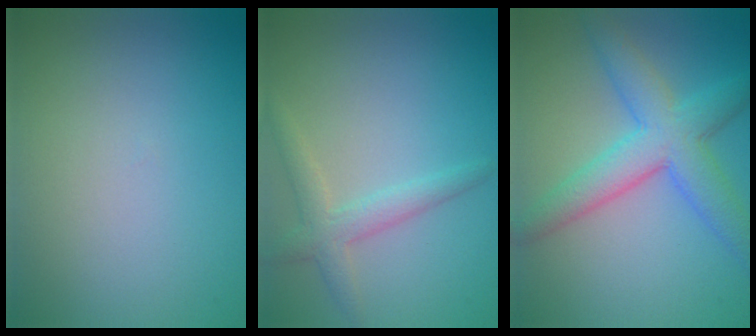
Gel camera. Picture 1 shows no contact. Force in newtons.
{"total": 2.6, "press": 2.6, "slide": 0.1}
{"total": 6.1, "press": 6.1, "slide": 0.1}